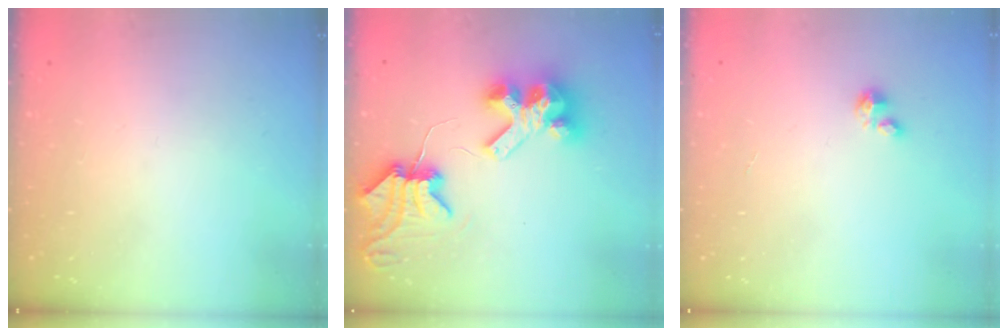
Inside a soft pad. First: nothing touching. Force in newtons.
{"total": 9.8, "press": 9.7, "slide": 1.4}
{"total": 0.7, "press": 0.7, "slide": 0.2}